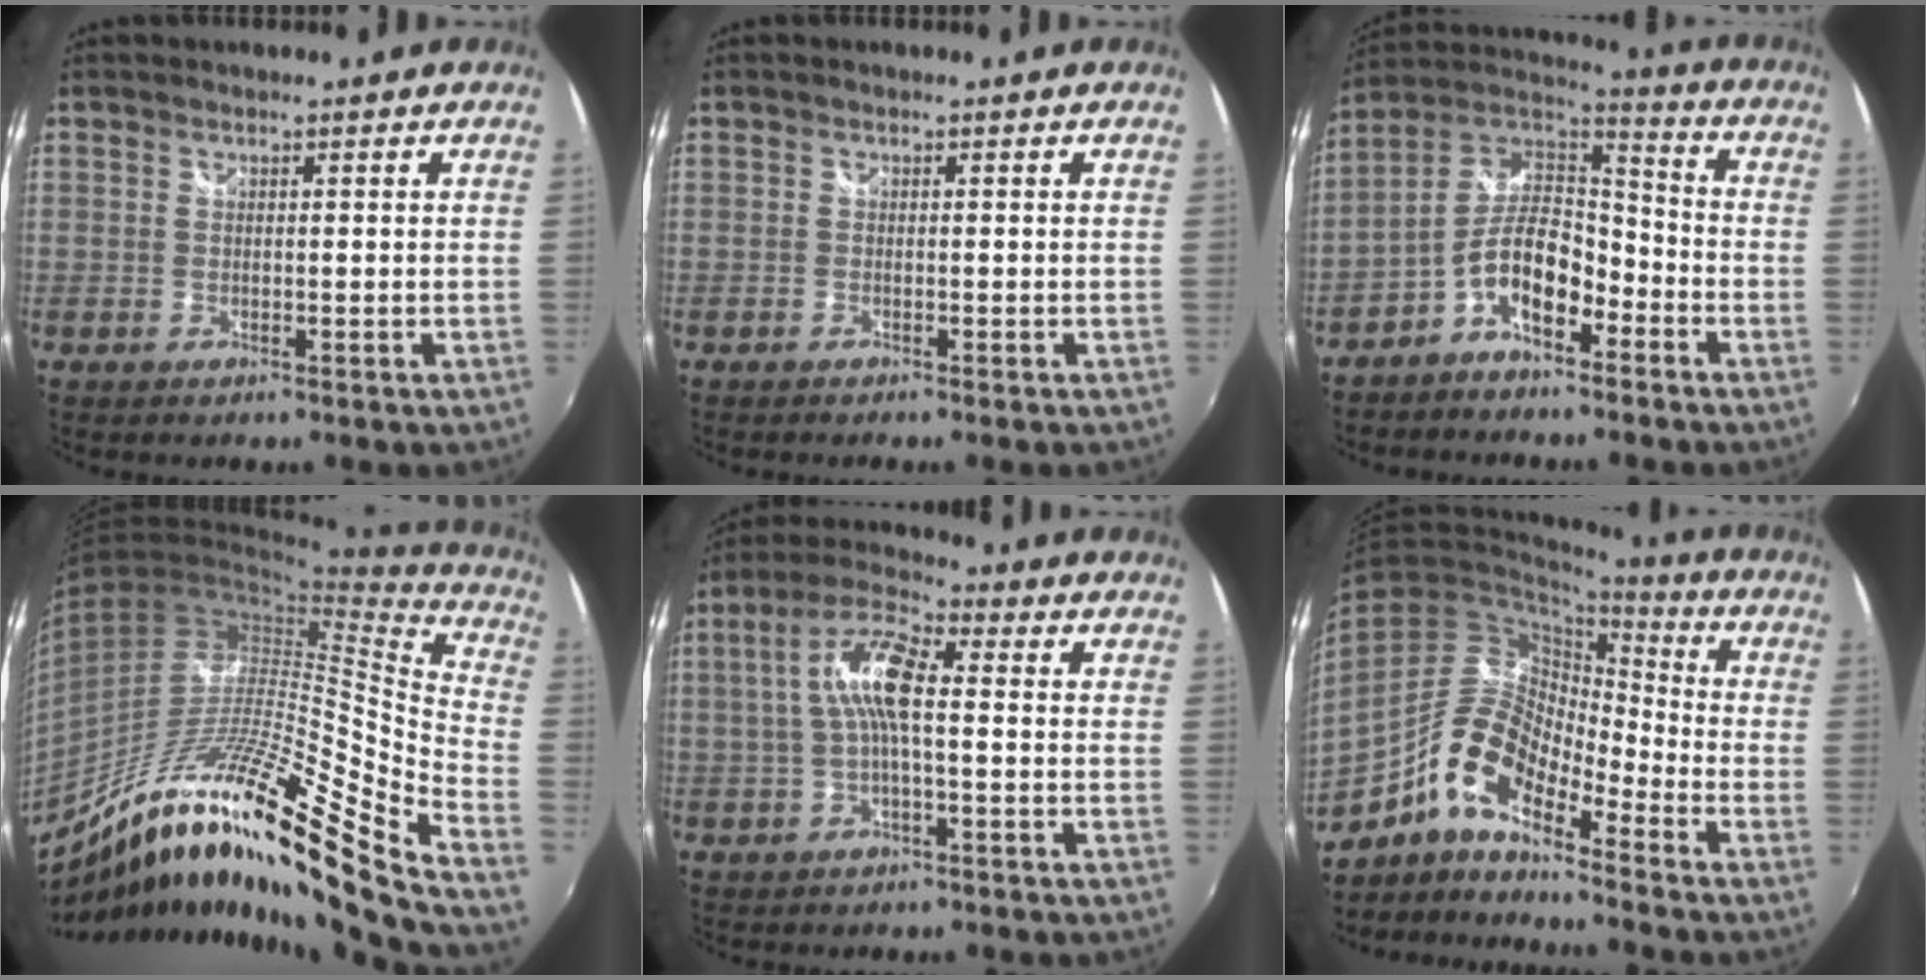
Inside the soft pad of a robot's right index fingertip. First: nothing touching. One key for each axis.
{"total": 0.6, "fx": -0.6, "fy": -0.1, "fz": 0.2, "tx": -0.001, "ty": -0.002, "tz": -0.011}
{"total": 10.9, "fx": -5.5, "fy": 5.1, "fz": 7.9, "tx": -0.164, "ty": 0.016, "tz": -0.102}
{"total": 25.5, "fx": -13.9, "fy": 3.3, "fz": 21.1, "tx": -0.317, "ty": -0.034, "tz": -0.254}
{"total": 8.9, "fx": 0.1, "fy": 2.2, "fz": 8.6, "tx": -0.178, "ty": 0.019, "tz": 0.000}
{"total": 12.1, "fx": -8.1, "fy": 4.1, "fz": 8.0, "tx": -0.148, "ty": 0.015, "tz": -0.161}